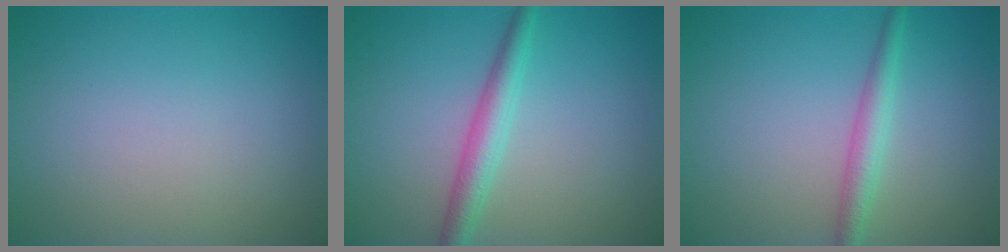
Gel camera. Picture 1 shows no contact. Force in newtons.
{"total": 2.9, "press": 2.9, "slide": 0.1}
{"total": 2.4, "press": 2.4, "slide": 0.0}